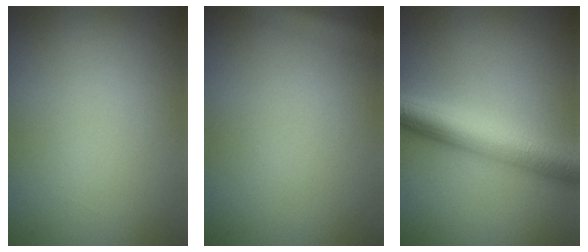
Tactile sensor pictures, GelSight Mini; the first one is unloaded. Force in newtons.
{"total": 2.9, "press": 2.9, "slide": 0.1}
{"total": 6.9, "press": 6.9, "slide": 0.3}